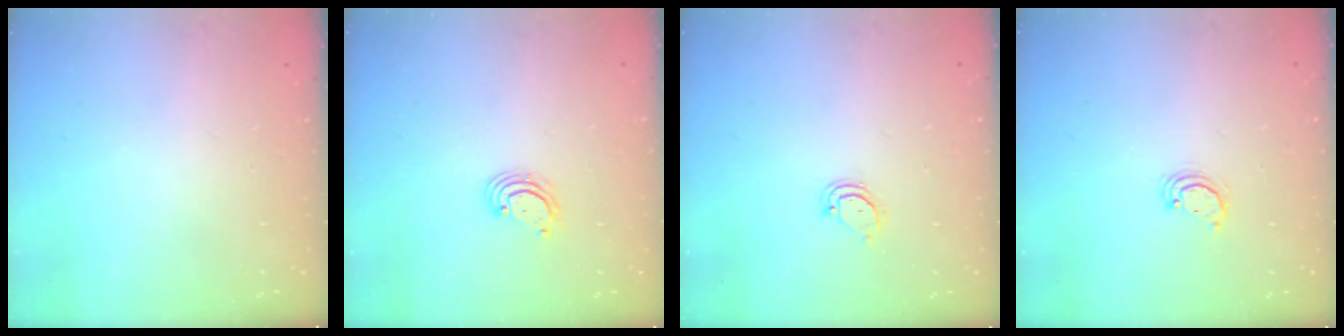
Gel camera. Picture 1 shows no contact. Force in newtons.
{"total": 2.7, "press": 2.6, "slide": 0.6}
{"total": 3.4, "press": 3.4, "slide": 0.6}
{"total": 2.2, "press": 2.2, "slide": 0.3}